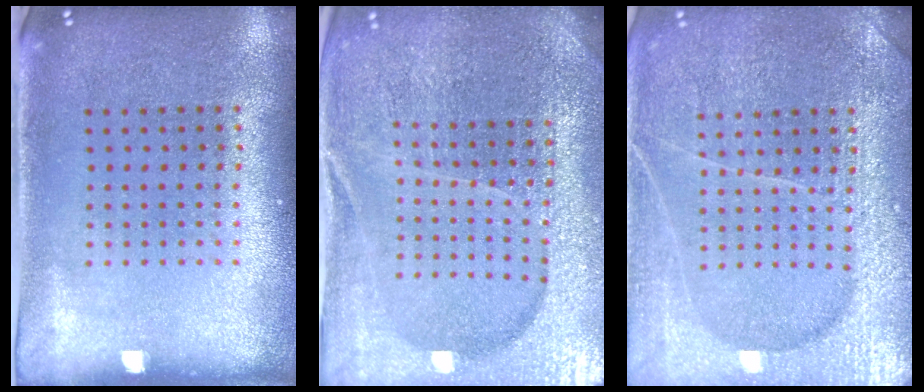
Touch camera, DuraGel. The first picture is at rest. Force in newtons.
{"total": 5.5, "press": 5.0, "slide": 2.5}
{"total": 6.6, "press": 6.5, "slide": 0.8}